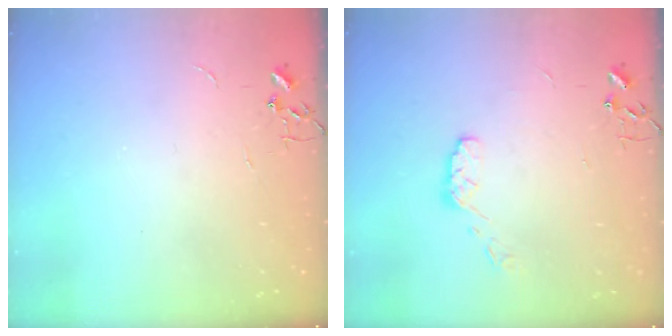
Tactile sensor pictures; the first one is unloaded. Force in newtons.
{"total": 6.8, "press": 6.7, "slide": 0.8}